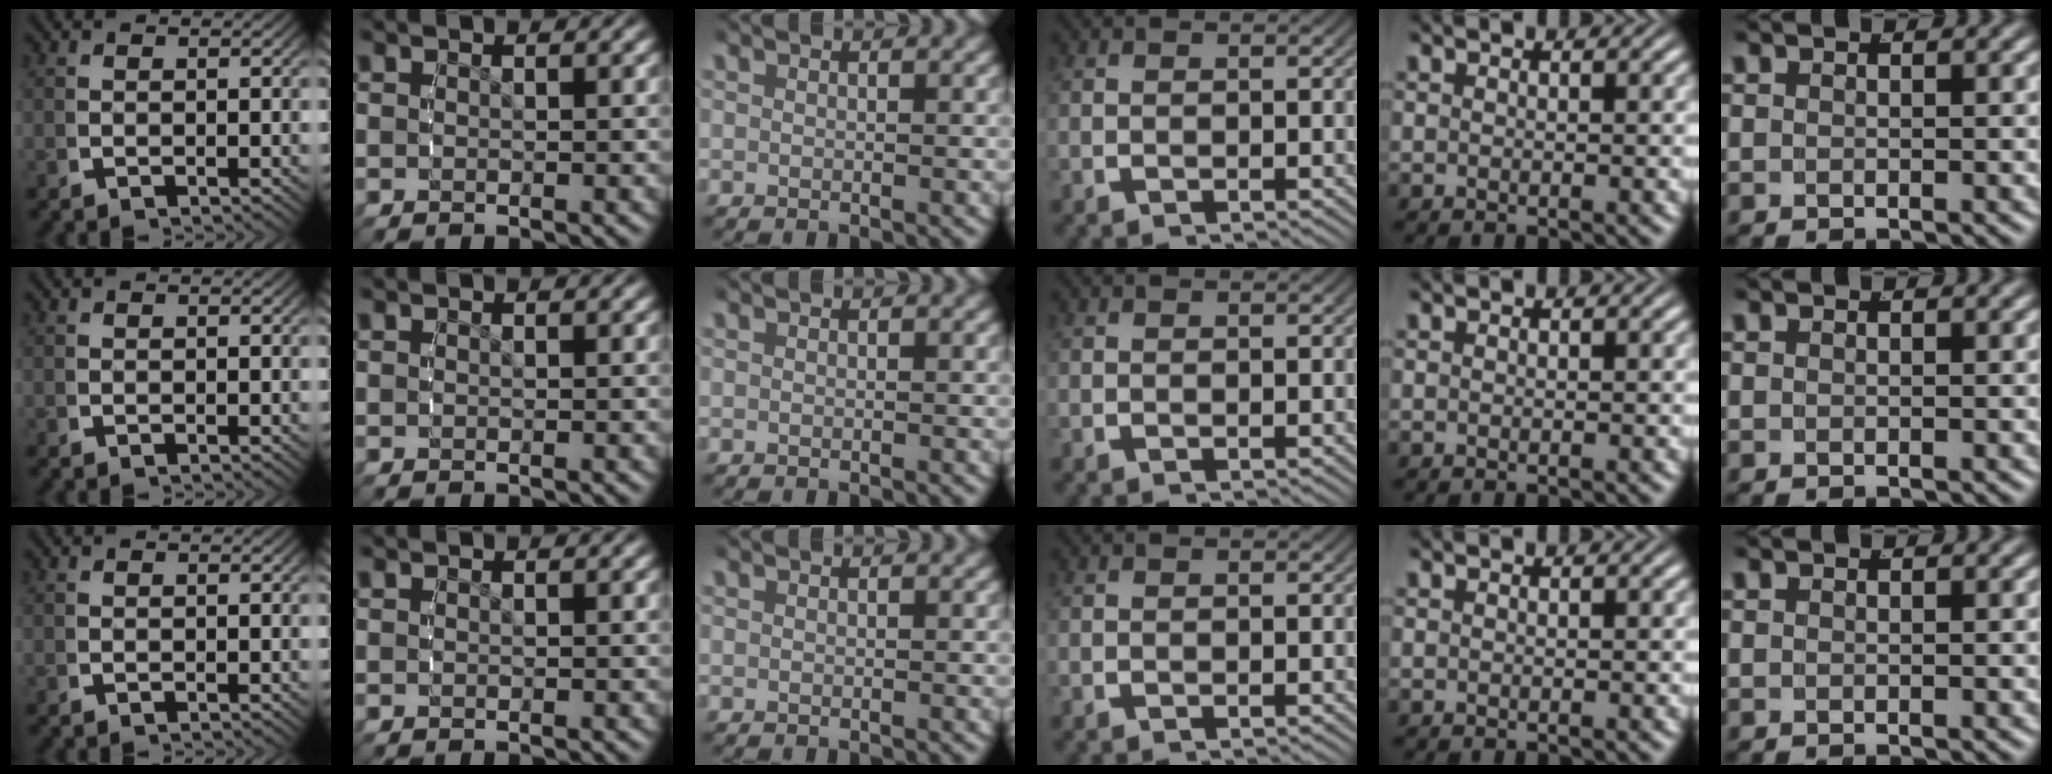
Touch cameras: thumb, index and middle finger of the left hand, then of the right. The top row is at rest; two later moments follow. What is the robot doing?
{"motion": "reach", "object": "stress ball aka squeeze ball"}